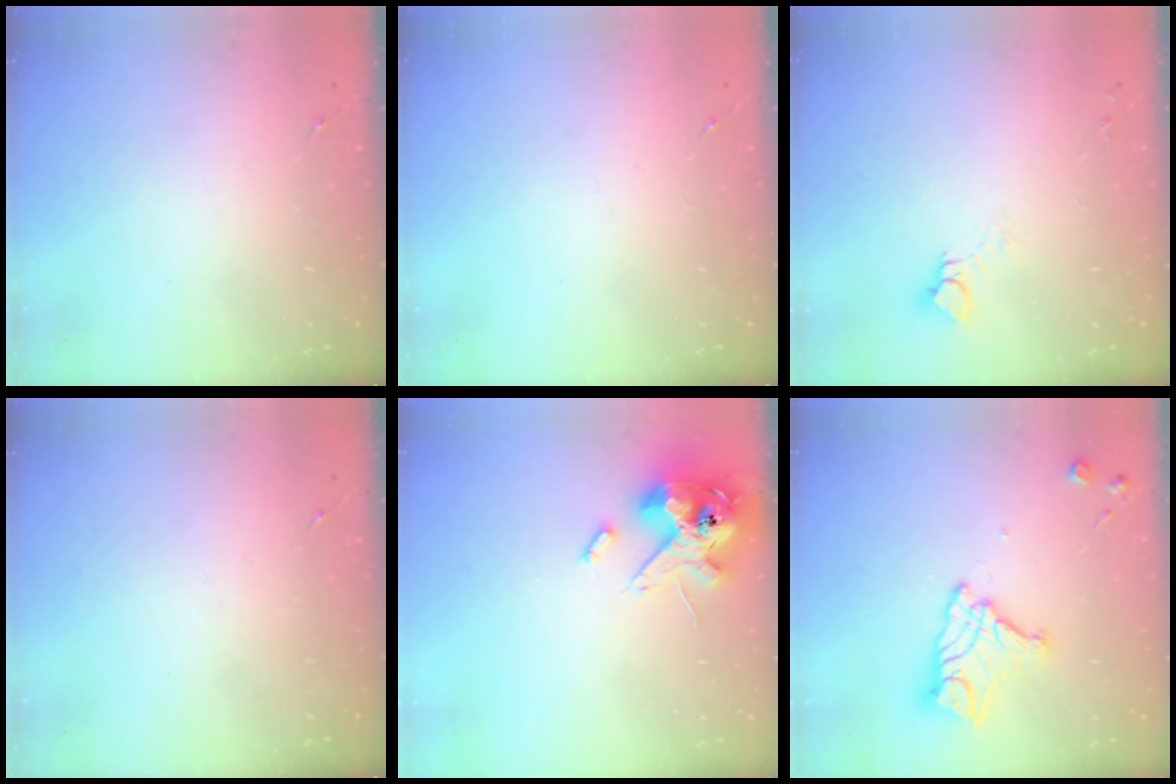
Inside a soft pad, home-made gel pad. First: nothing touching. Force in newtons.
{"total": 0.0}
{"total": 4.6, "press": 4.5, "slide": 0.5}
{"total": 0.0}
{"total": 14.8, "press": 14.5, "slide": 2.9}
{"total": 13.7, "press": 13.7, "slide": 1.3}